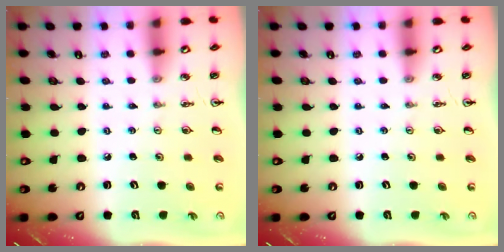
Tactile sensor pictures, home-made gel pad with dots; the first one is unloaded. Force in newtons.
{"total": 0.0}